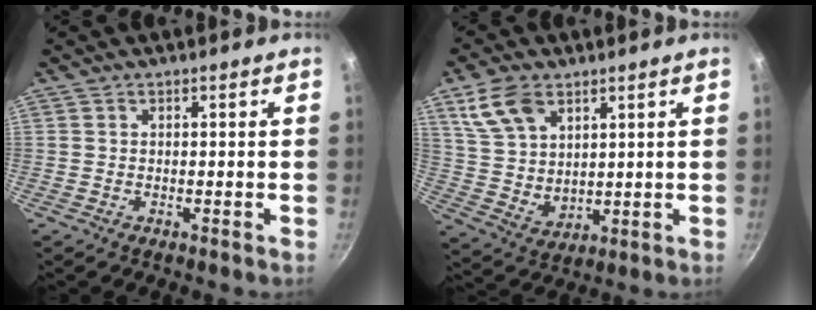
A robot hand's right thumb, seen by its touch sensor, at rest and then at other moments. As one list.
[{"total": 11.0, "force": [5.6, 6.9, 6.6], "torque": [-0.108, -0.023, 0.122]}]